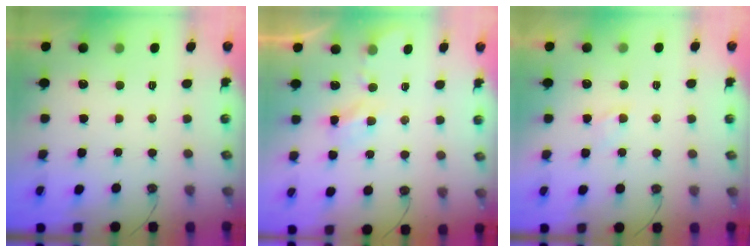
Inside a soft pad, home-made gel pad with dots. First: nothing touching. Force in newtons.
{"total": 3.4, "press": 3.3, "slide": 0.5}
{"total": 2.7, "press": 2.7, "slide": 0.4}